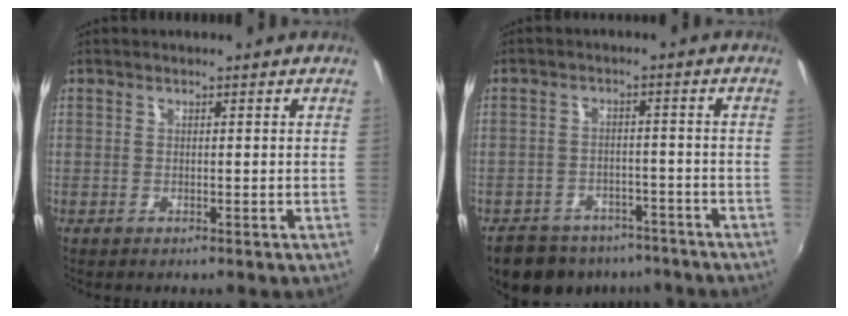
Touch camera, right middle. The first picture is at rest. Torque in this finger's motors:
{"motor_torque": [0.03, -0.40, 0.08, 0.01]}